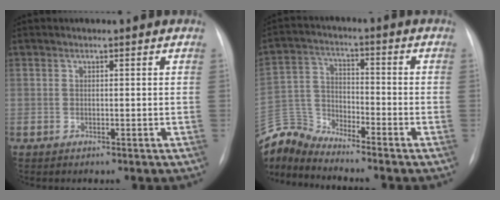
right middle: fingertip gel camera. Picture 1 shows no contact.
{"total": 9.0, "force": [-9.0, -0.2, 0.3], "torque": [-0.018, 0.018, -0.181]}